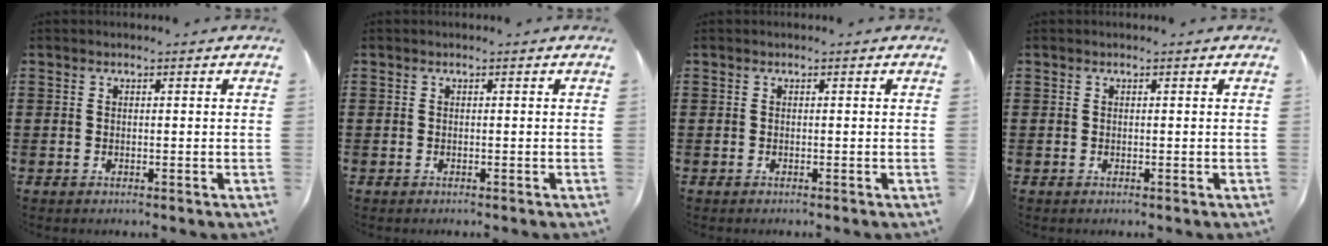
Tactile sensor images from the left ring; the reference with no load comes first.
{"total": 0.0}
{"total": 0.0}
{"total": 0.0}